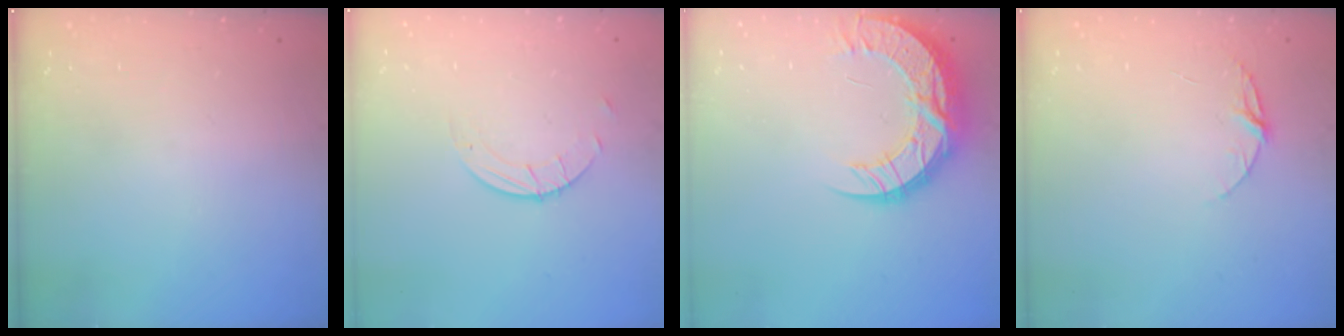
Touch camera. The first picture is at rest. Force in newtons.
{"total": 2.7, "press": 2.7, "slide": 0.3}
{"total": 16.1, "press": 16.1, "slide": 1.3}
{"total": 5.3, "press": 5.3, "slide": 0.5}